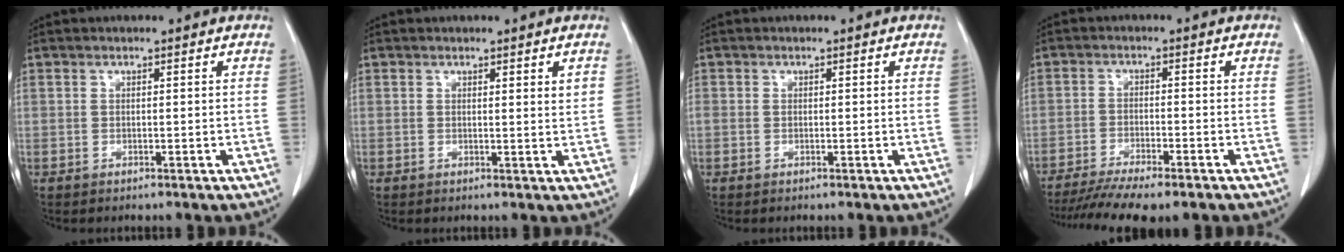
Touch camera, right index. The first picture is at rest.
{"total": 1.6, "force": [0.8, 0.1, 1.3], "torque": [-0.020, -0.005, 0.011]}
{"total": 0.5, "force": [0.0, 0.5, 0.2], "torque": [-0.005, 0.011, 0.003]}
{"total": 10.5, "force": [-8.6, 1.1, 5.9], "torque": [-0.087, -0.017, -0.135]}